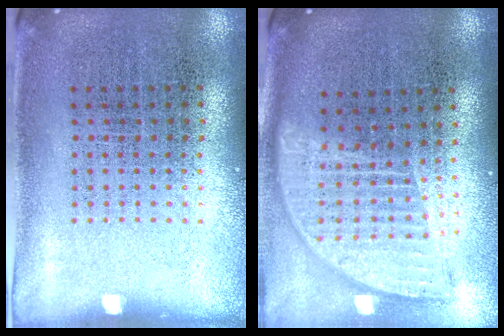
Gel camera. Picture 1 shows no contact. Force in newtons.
{"total": 1.9, "press": 1.5, "slide": 1.2}